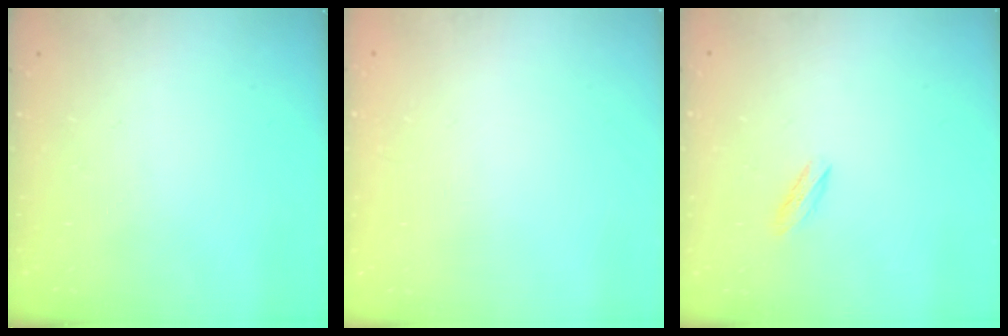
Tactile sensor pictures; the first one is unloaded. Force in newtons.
{"total": 2.0, "press": 2.0, "slide": 0.1}
{"total": 4.1, "press": 3.9, "slide": 1.2}